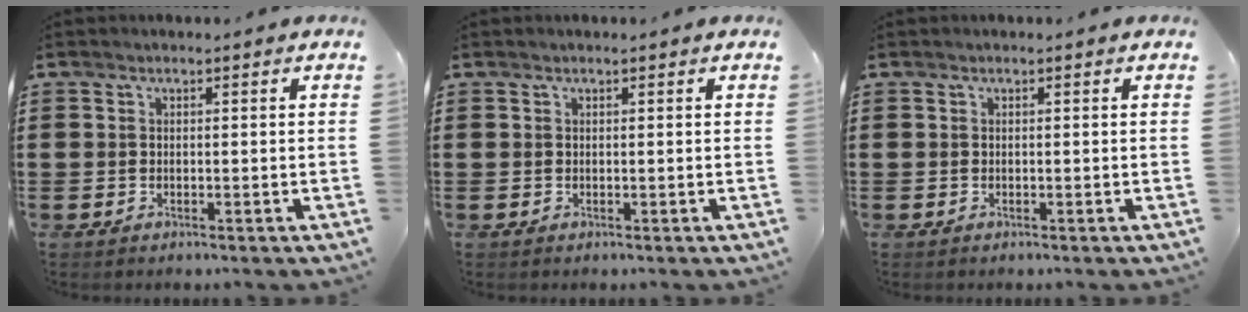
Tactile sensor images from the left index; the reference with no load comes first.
{"total": 0.0}
{"total": 0.0}